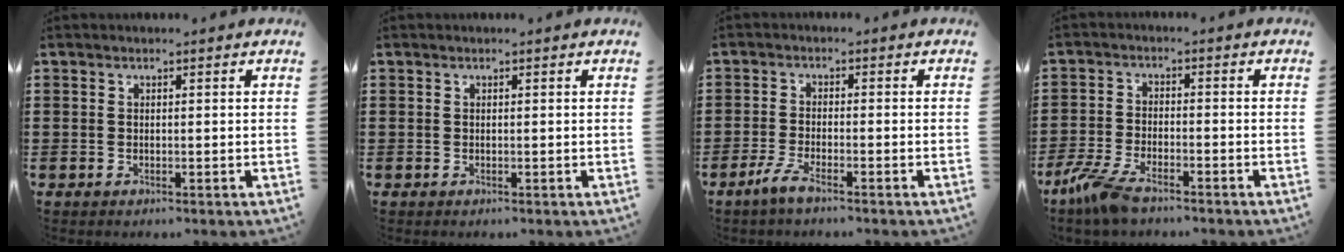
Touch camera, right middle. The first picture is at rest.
{"total": 0.0}
{"total": 3.2, "force": [-2.2, 0.2, 2.3], "torque": [-0.061, -0.009, -0.045]}
{"total": 6.1, "force": [-4.4, 1.6, 3.8], "torque": [-0.101, -0.011, -0.090]}